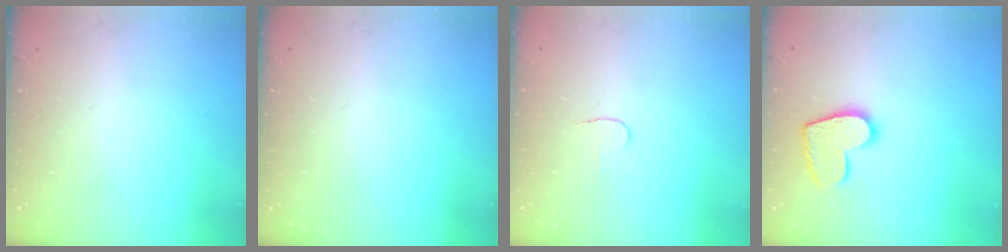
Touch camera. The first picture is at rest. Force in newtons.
{"total": 0.0}
{"total": 3.3, "press": 3.3, "slide": 0.3}
{"total": 12.1, "press": 12.0, "slide": 0.8}